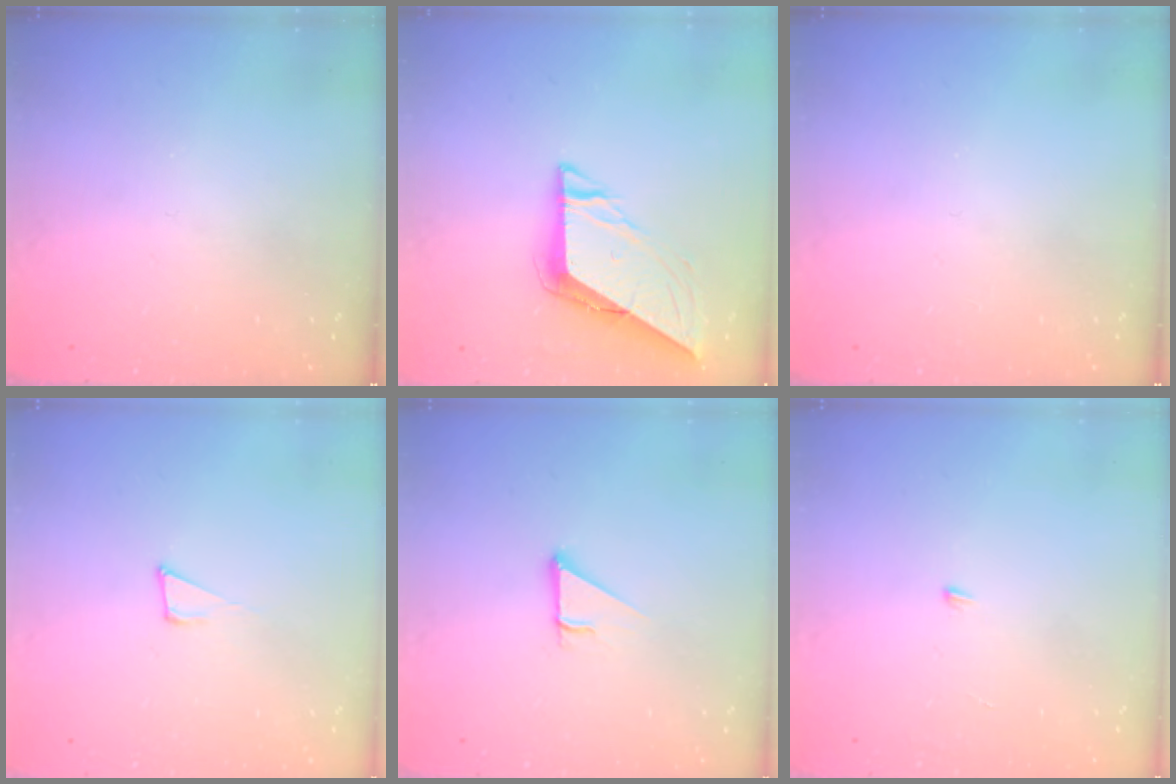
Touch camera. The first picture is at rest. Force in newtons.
{"total": 8.0, "press": 8.0, "slide": 0.5}
{"total": 0.0}
{"total": 6.3, "press": 6.1, "slide": 1.2}
{"total": 2.9, "press": 2.8, "slide": 0.2}
{"total": 3.3, "press": 3.3, "slide": 0.2}